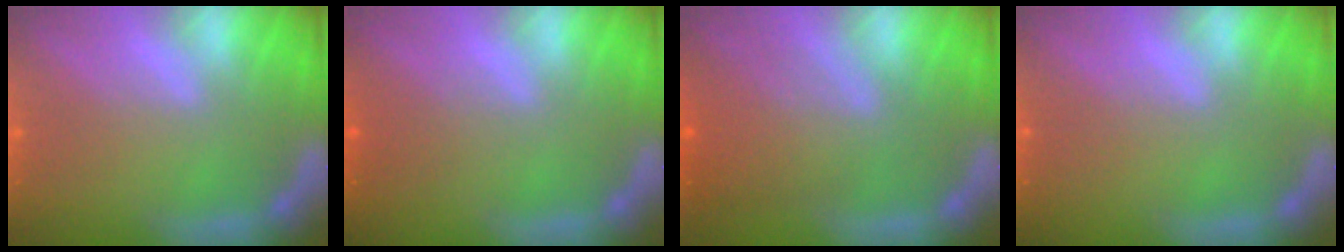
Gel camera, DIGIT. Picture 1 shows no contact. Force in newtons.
{"total": 1.9}
{"total": 6.1}
{"total": 0.0}